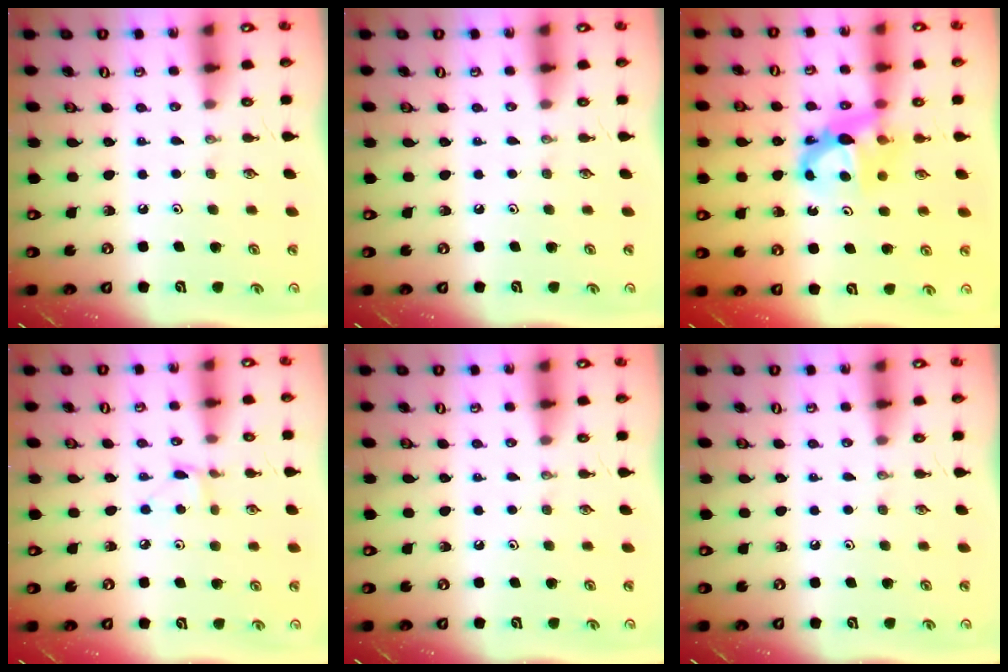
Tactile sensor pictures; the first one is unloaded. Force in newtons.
{"total": 0.0}
{"total": 8.2, "press": 8.2, "slide": 0.2}
{"total": 3.5, "press": 3.5, "slide": 0.5}
{"total": 0.0}
{"total": 0.0}